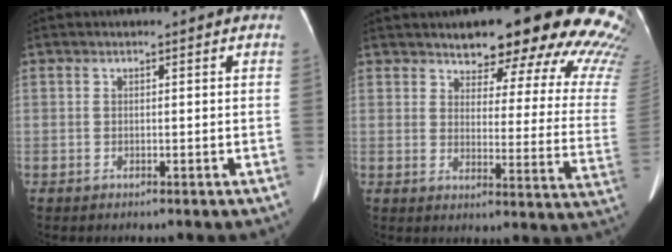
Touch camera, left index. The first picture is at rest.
{"total": 23.2, "force": [20.2, 4.9, 10.3], "torque": [-0.109, -0.073, 0.216]}